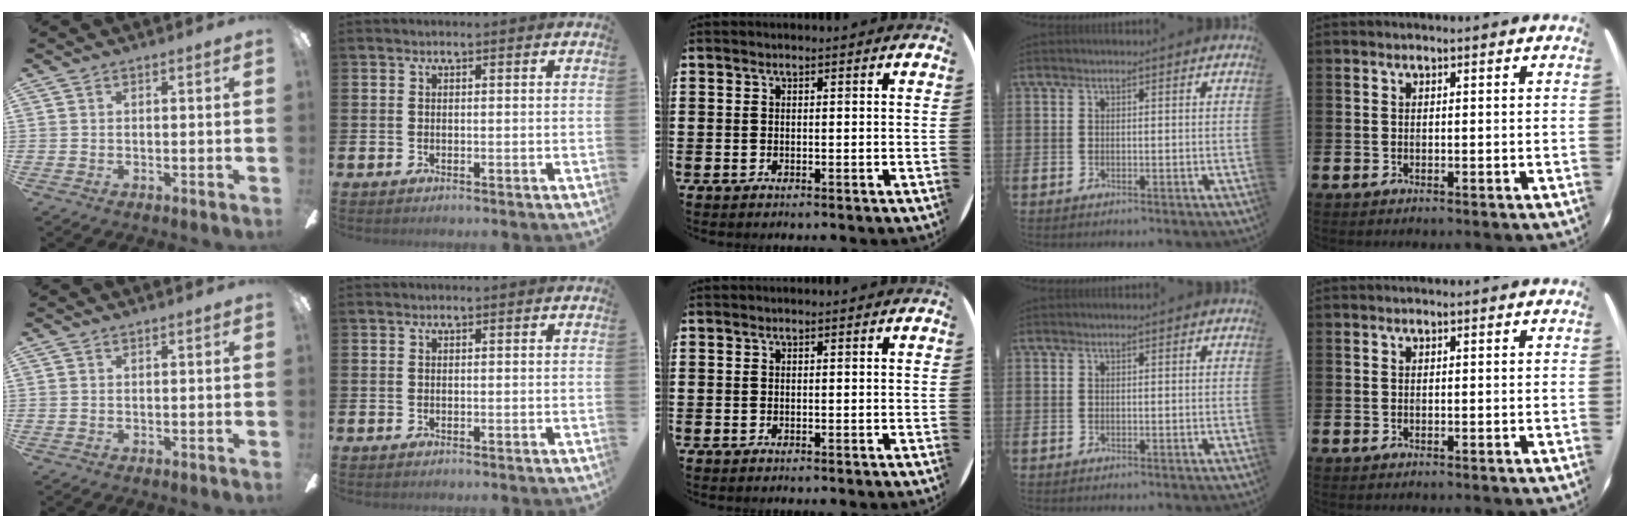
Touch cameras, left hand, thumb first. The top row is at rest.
{}